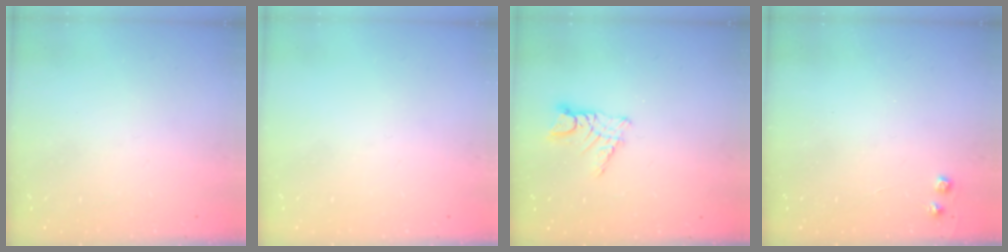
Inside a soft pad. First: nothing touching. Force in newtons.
{"total": 0.0}
{"total": 6.6, "press": 6.6, "slide": 0.4}
{"total": 4.1, "press": 4.0, "slide": 0.5}